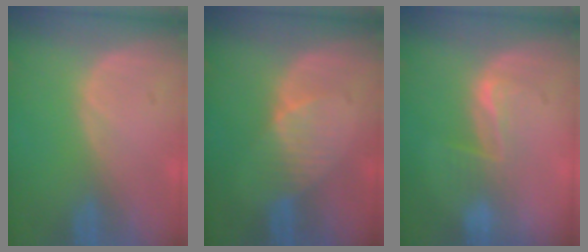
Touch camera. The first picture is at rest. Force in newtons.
{"total": 3.5, "press": 3.5, "slide": 0.4}
{"total": 3.5, "press": 3.2, "slide": 1.5}